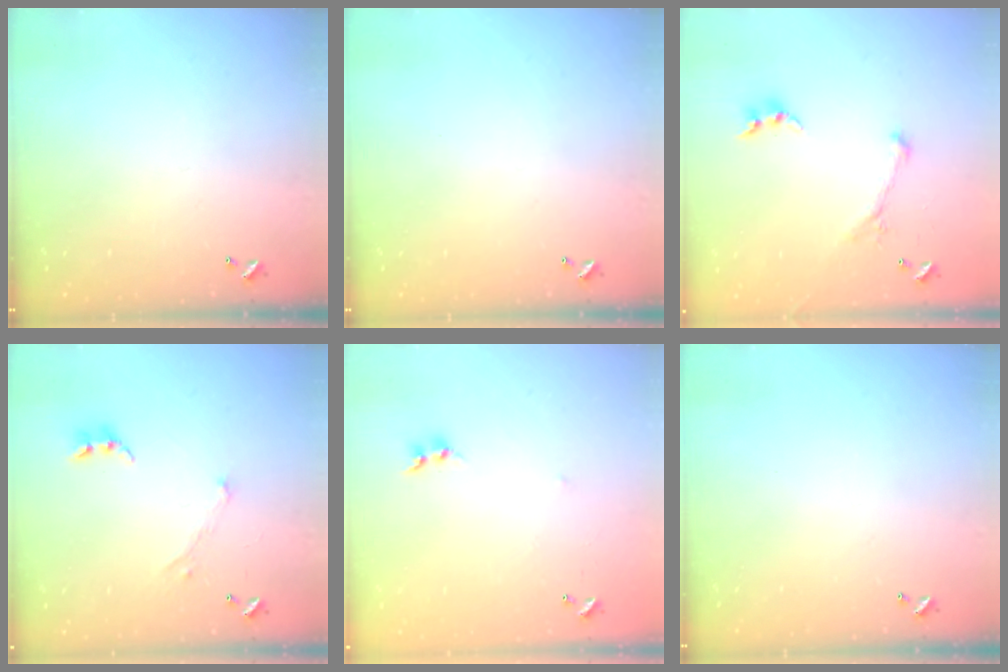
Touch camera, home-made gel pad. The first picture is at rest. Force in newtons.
{"total": 0.0}
{"total": 2.8, "press": 2.6, "slide": 0.9}
{"total": 1.7, "press": 1.6, "slide": 0.5}
{"total": 7.6, "press": 7.6, "slide": 0.4}
{"total": 0.0}